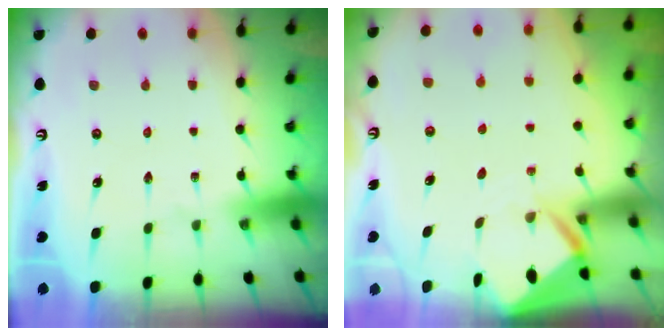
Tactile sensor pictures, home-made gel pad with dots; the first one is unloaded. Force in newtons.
{"total": 3.3, "press": 3.3, "slide": 0.3}